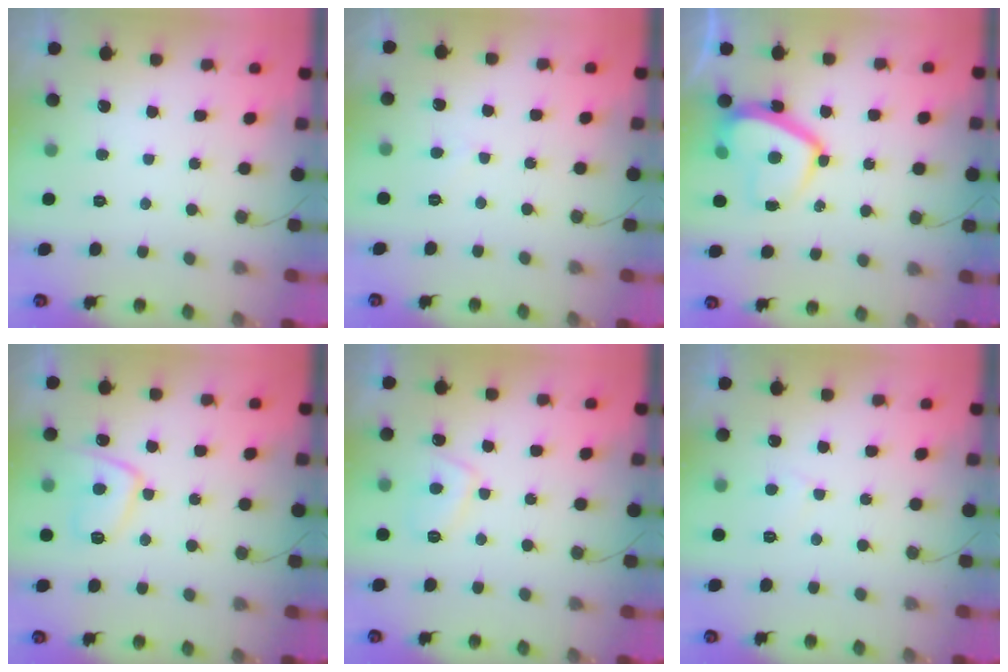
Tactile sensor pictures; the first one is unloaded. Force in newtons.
{"total": 2.3, "press": 2.3, "slide": 0.3}
{"total": 10.4, "press": 10.4, "slide": 1.0}
{"total": 10.6, "press": 10.5, "slide": 0.8}
{"total": 6.1, "press": 6.0, "slide": 1.0}
{"total": 2.8, "press": 2.8, "slide": 0.3}